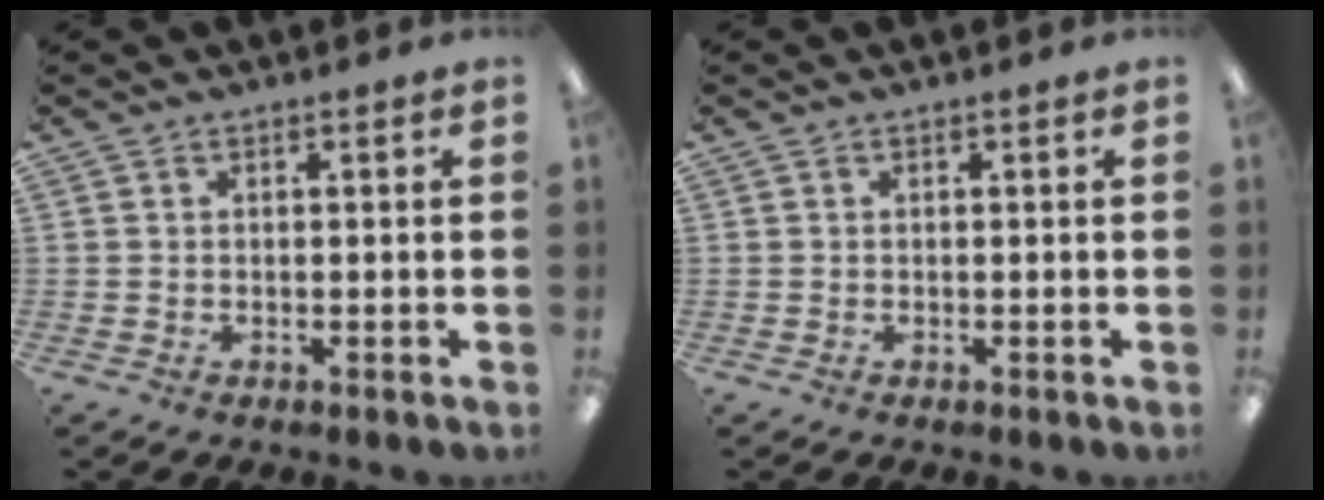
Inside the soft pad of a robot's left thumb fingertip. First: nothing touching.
{"total": 0.0}